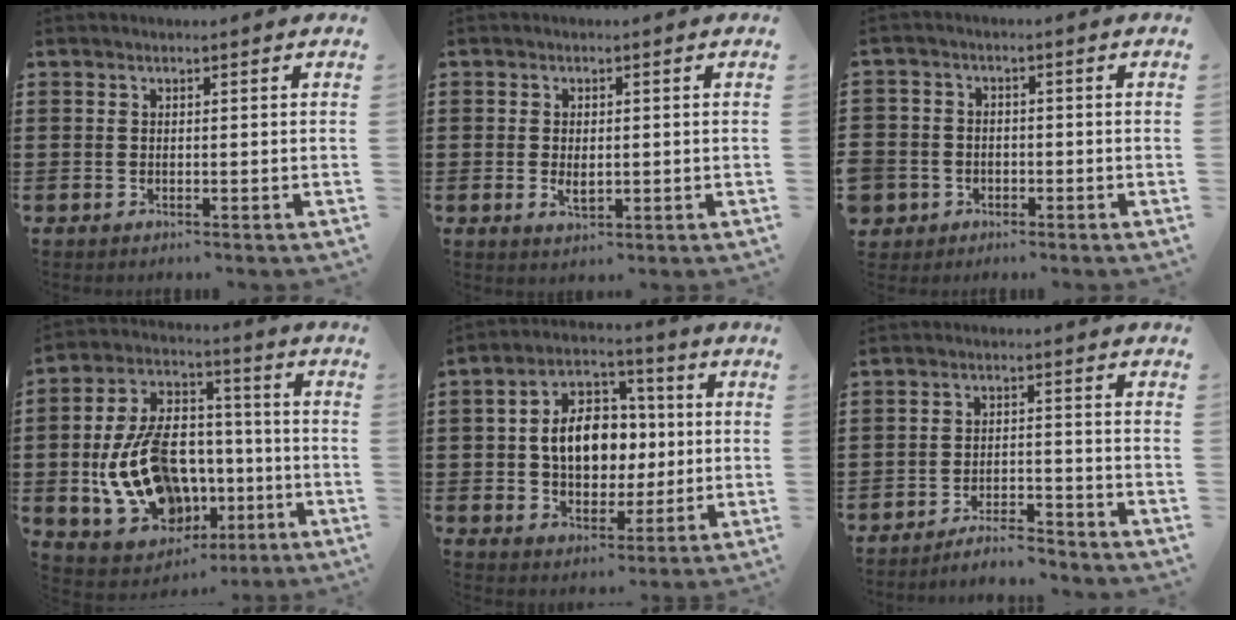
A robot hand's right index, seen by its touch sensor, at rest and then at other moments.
{"total": 2.3, "force": [-0.2, 1.2, 2.0], "torque": [-0.030, 0.000, -0.005]}
{"total": 3.3, "force": [-1.6, 2.8, 0.3], "torque": [-0.024, 0.005, -0.039]}
{"total": 16.5, "force": [-3.0, 11.6, 11.4], "torque": [-0.259, 0.002, -0.050]}
{"total": 9.9, "force": [0.2, 7.2, 6.9], "torque": [-0.128, 0.016, 0.000]}
{"total": 4.0, "force": [-4.0, 0.3, 0.7], "torque": [-0.016, 0.008, -0.082]}